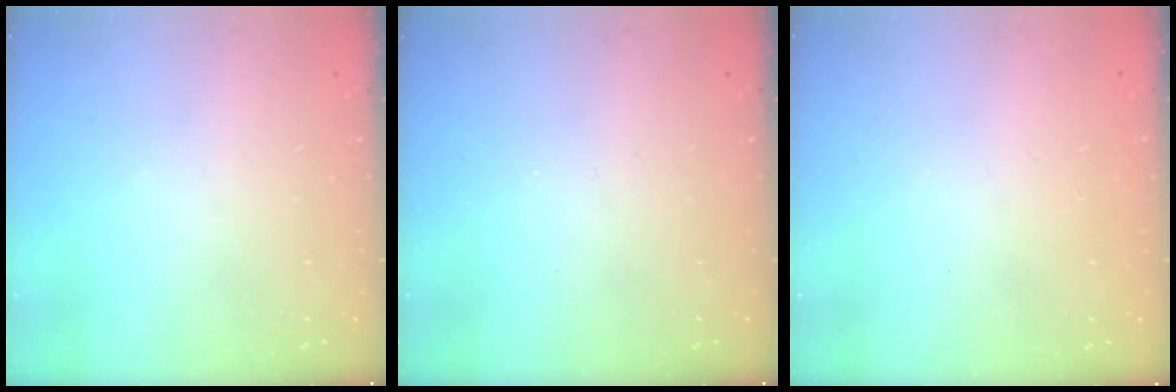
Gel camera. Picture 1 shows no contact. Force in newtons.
{"total": 0.0}
{"total": 1.6, "press": 1.6, "slide": 0.1}